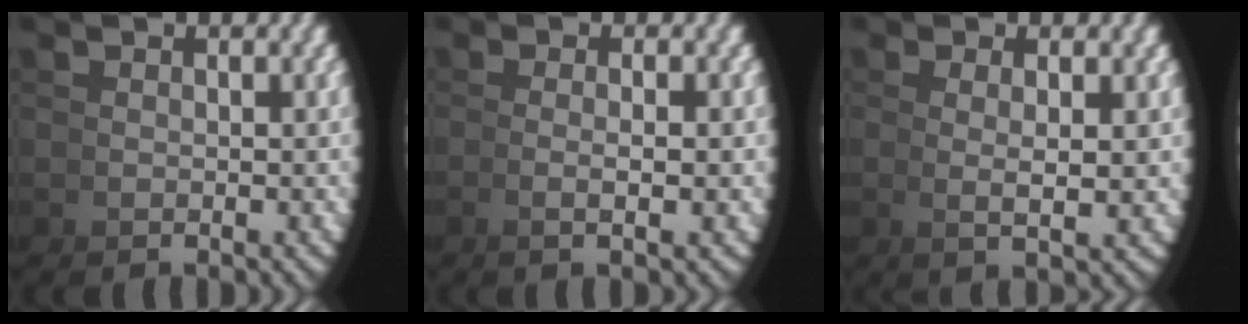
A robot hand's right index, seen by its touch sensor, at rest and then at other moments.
{"total": 2.0, "force": [-0.2, -0.7, 1.8], "torque": [-0.031, 0.002, -0.004]}
{"total": 2.3, "force": [0.7, -0.6, 2.1], "torque": [-0.037, -0.002, 0.019]}